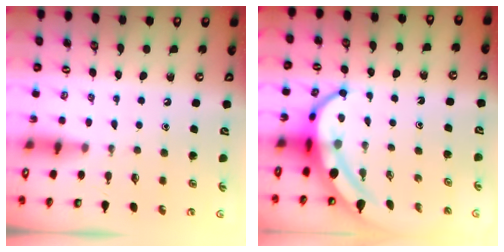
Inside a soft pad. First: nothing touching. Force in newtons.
{"total": 8.0, "press": 7.9, "slide": 0.7}